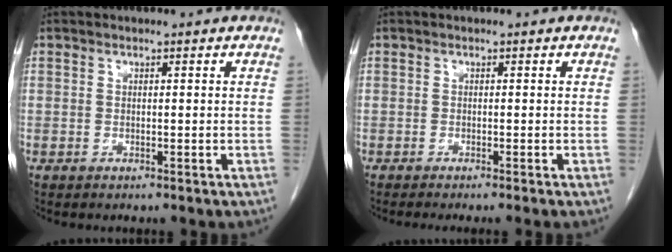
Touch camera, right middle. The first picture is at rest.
{"total": 3.3, "force": [-2.8, -0.5, 1.7], "torque": [-0.015, -0.001, -0.039]}